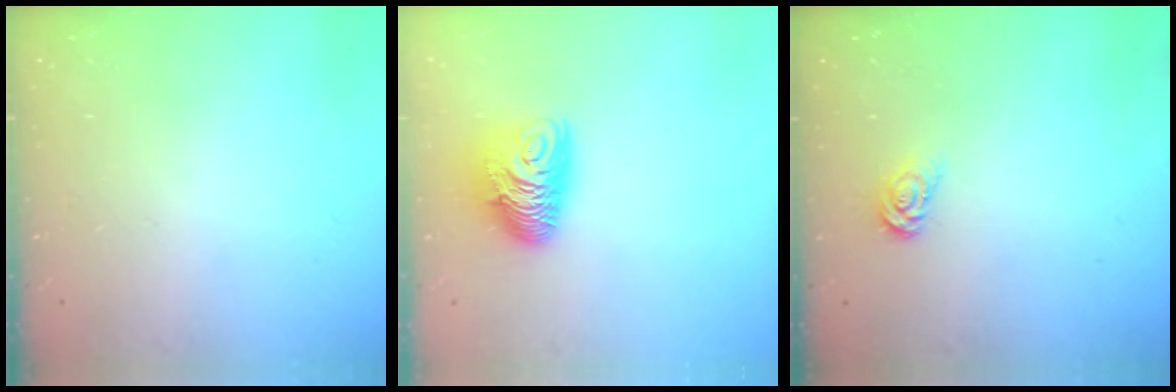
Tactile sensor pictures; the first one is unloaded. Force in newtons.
{"total": 10.5, "press": 10.5, "slide": 0.6}
{"total": 3.1, "press": 3.1, "slide": 0.4}